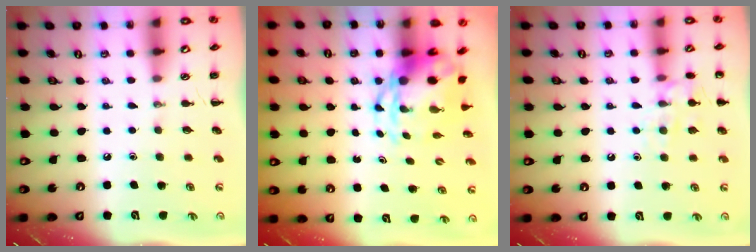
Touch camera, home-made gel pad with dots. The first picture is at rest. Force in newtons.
{"total": 6.0, "press": 5.8, "slide": 1.6}
{"total": 9.9, "press": 9.8, "slide": 1.0}